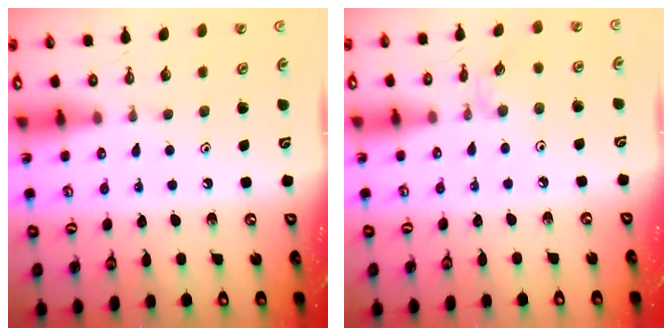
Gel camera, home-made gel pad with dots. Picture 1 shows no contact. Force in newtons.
{"total": 2.0, "press": 1.9, "slide": 0.4}